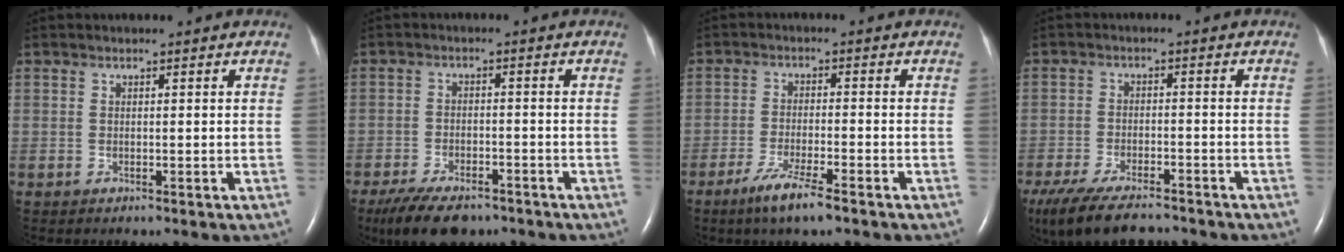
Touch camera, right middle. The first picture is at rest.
{"total": 9.5, "force": [-7.2, 3.8, 4.9], "torque": [-0.087, -0.010, -0.115]}
{"total": 6.0, "force": [-4.0, 0.3, 4.5], "torque": [-0.092, -0.013, -0.074]}
{"total": 13.3, "force": [-11.1, 3.5, 6.6], "torque": [-0.141, -0.023, -0.173]}